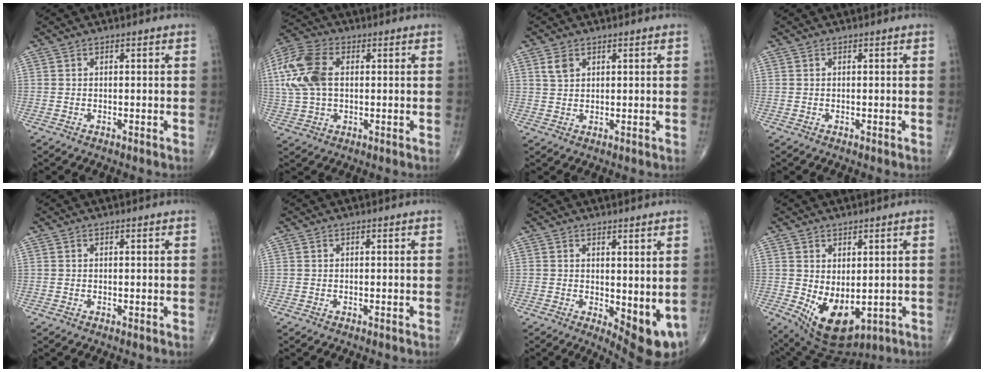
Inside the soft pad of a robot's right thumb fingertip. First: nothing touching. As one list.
[{"total": 14.1, "force": [2.0, 8.9, 10.8], "torque": [-0.246, 0.014, 0.037]}, {"total": 2.8, "force": [1.4, 1.8, 1.5], "torque": [-0.023, -0.002, 0.030]}, {"total": 0.0}, {"total": 0.0}, {"total": 0.0}, {"total": 8.7, "force": [-0.4, 3.4, 8.0], "torque": [-0.093, -0.021, 0.006]}, {"total": 10.9, "force": [-1.5, 6.4, 8.7], "torque": [-0.125, -0.010, 0.006]}]